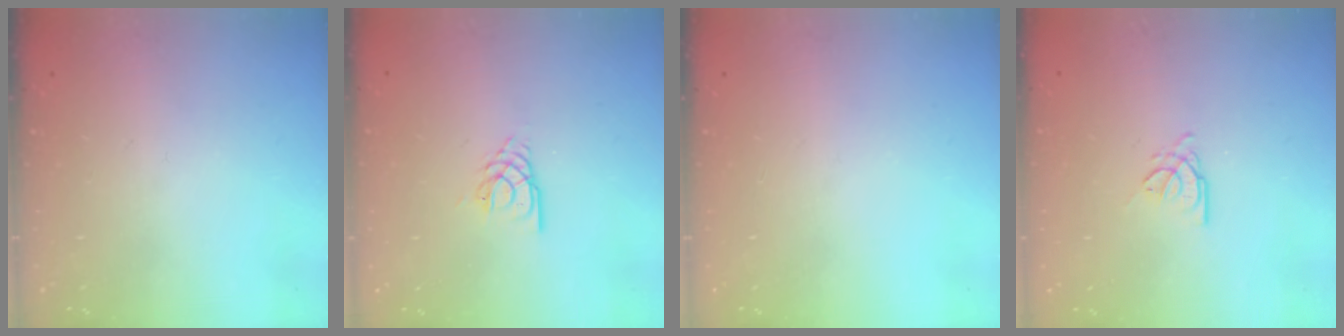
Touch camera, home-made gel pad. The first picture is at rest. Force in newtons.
{"total": 2.9, "press": 2.8, "slide": 0.4}
{"total": 0.0}
{"total": 0.9, "press": 0.8, "slide": 0.2}